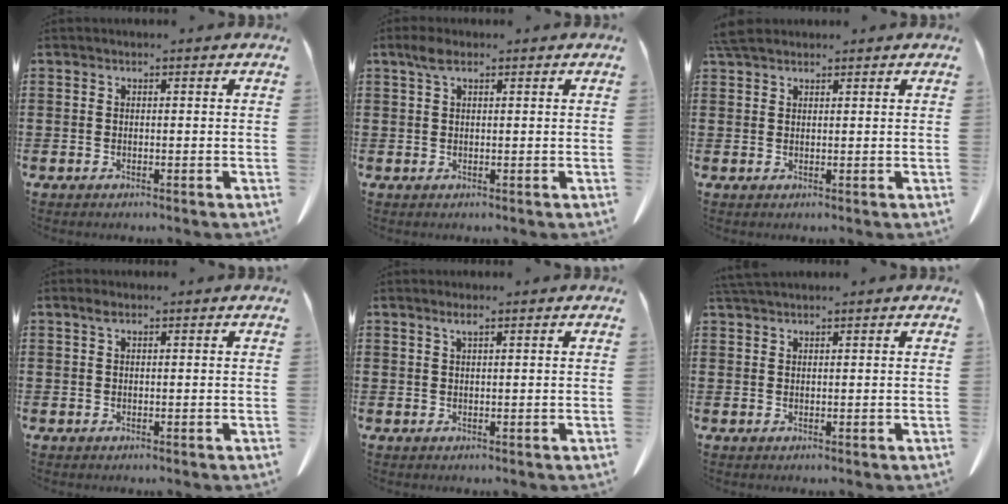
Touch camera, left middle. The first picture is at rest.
{"total": 2.3, "force": [1.2, 0.9, 1.7], "torque": [-0.040, 0.005, 0.021]}
{"total": 3.2, "force": [2.7, 0.9, 1.5], "torque": [-0.039, 0.001, 0.054]}
{"total": 1.0, "force": [0.5, 0.4, 0.8], "torque": [-0.019, 0.001, 0.010]}
{"total": 1.3, "force": [0.8, 0.0, 1.0], "torque": [-0.023, -0.001, 0.015]}
{"total": 1.5, "force": [1.3, 0.0, 0.5], "torque": [-0.014, -0.002, 0.027]}